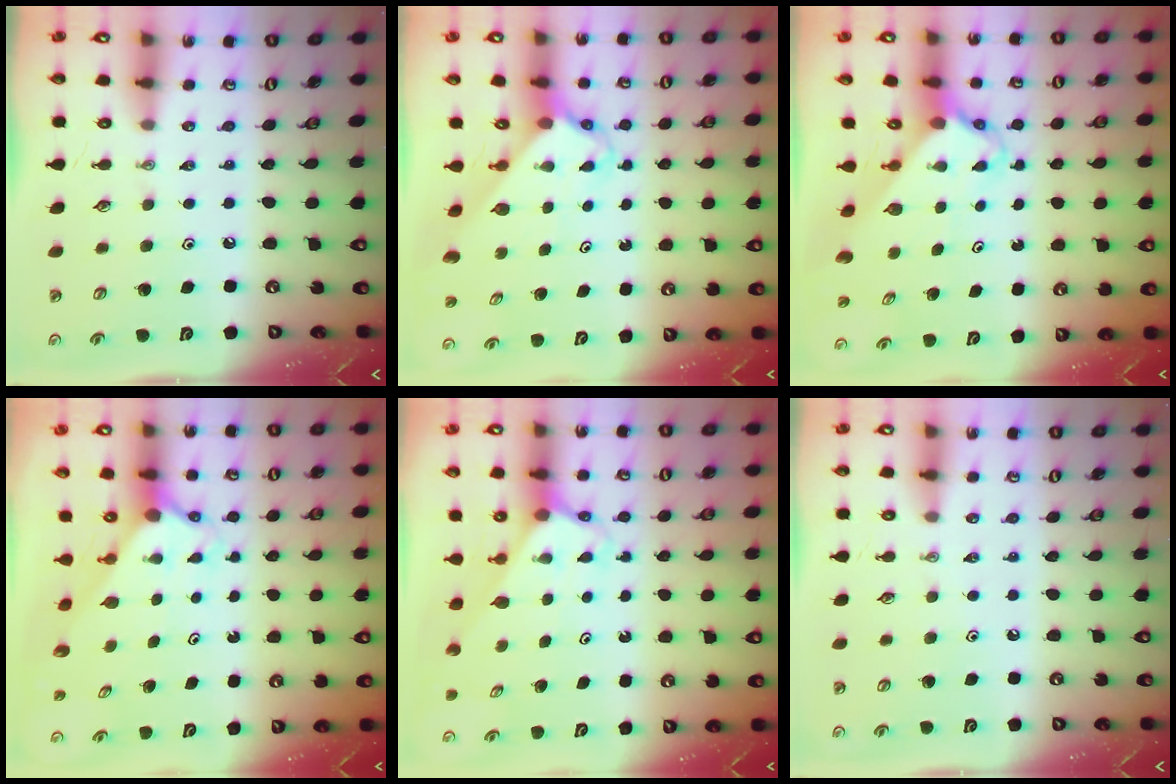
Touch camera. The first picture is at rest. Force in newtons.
{"total": 2.5, "press": 2.5, "slide": 0.1}
{"total": 2.7, "press": 2.7, "slide": 0.2}
{"total": 2.1, "press": 2.1, "slide": 0.2}
{"total": 2.6, "press": 2.6, "slide": 0.1}
{"total": 0.0}